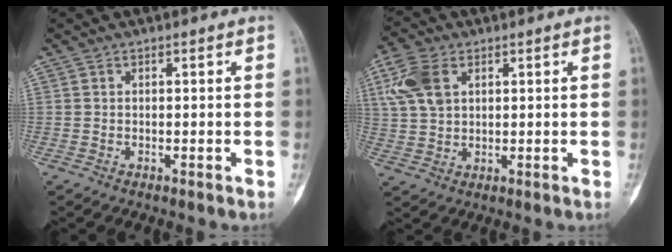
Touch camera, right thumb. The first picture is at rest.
{"total": 8.3, "force": [2.9, 5.4, 5.5], "torque": [-0.117, 0.004, 0.059]}